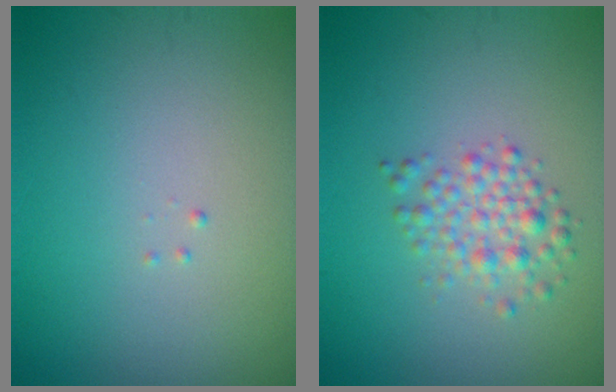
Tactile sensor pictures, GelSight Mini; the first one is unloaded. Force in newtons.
{"total": 2.6, "press": 2.5, "slide": 0.0}